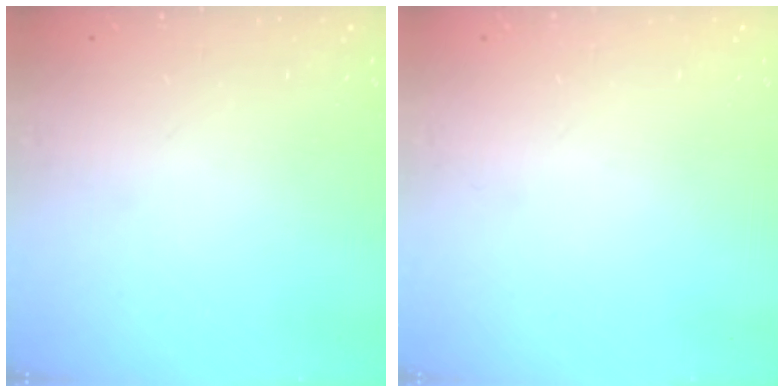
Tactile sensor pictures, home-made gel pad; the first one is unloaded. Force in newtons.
{"total": 0.0}